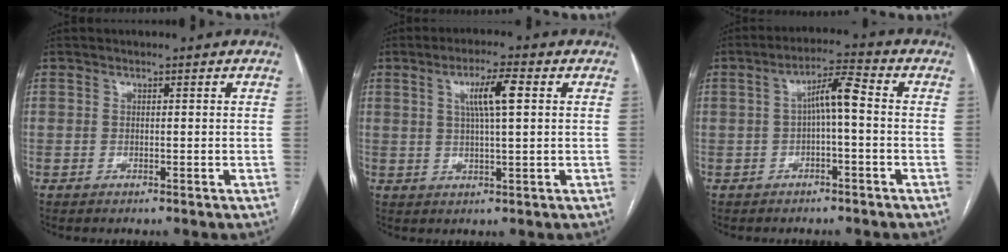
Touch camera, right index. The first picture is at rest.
{"total": 6.1, "force": [1.8, 0.5, 5.8], "torque": [-0.104, 0.005, 0.032]}
{"total": 5.3, "force": [-0.1, 0.8, 5.3], "torque": [-0.087, 0.023, -0.002]}